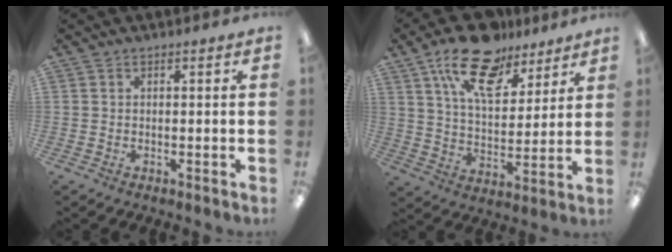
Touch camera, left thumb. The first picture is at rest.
{"total": 18.1, "force": [12.1, 8.9, 10.1], "torque": [-0.165, -0.056, 0.211]}